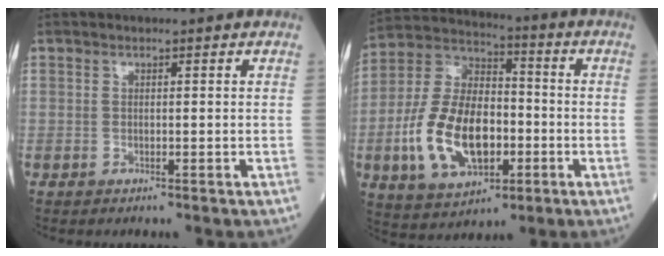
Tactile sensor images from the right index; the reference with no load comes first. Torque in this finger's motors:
{"motor_torque": [1.95, -0.19, 0.60, 0.21]}